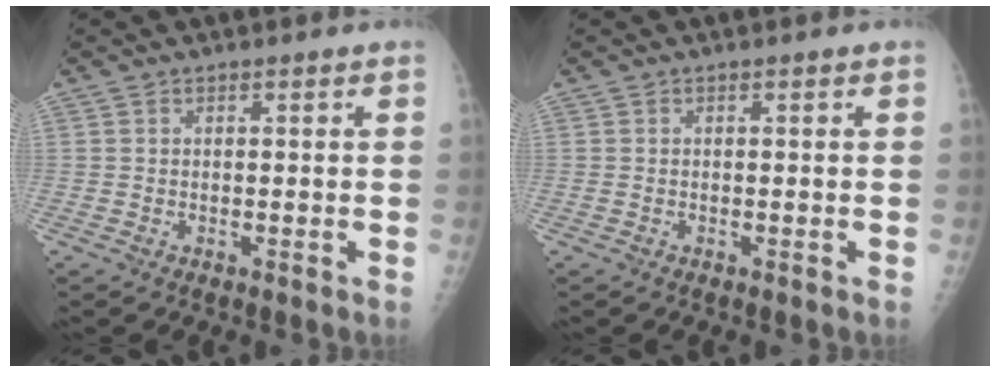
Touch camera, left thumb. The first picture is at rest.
{"total": 0.0}